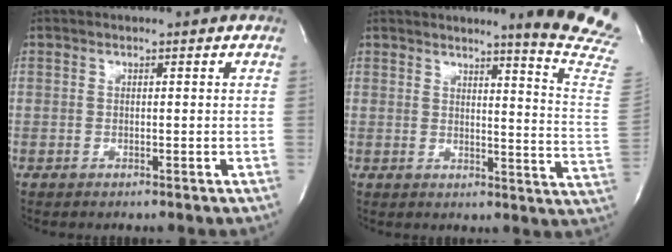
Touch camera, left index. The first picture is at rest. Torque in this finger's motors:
{"motor_torque": [0.14, -0.41, 0.19, 0.05]}